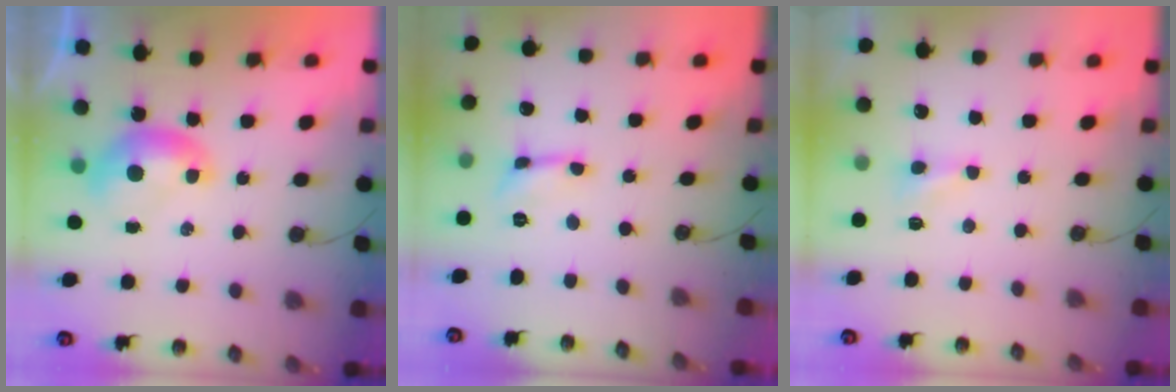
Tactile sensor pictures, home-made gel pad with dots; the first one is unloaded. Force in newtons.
{"total": 0.5, "press": 0.5, "slide": 0.1}
{"total": 1.0, "press": 0.9, "slide": 0.3}